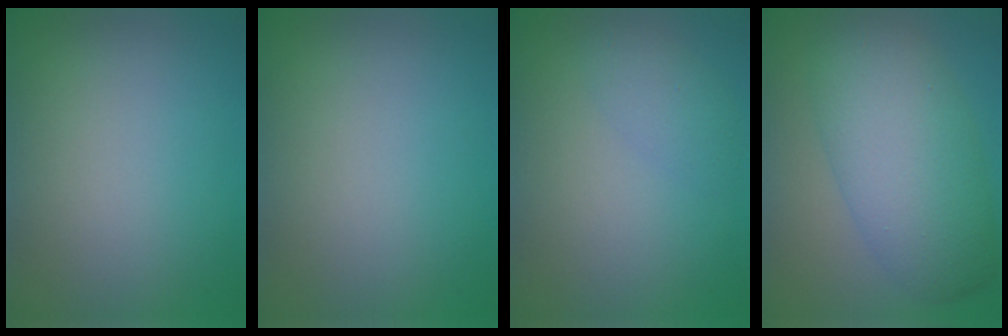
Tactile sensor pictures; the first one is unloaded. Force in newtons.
{"total": 0.0}
{"total": 1.7, "press": 1.7, "slide": 0.0}
{"total": 7.8, "press": 7.8, "slide": 0.1}